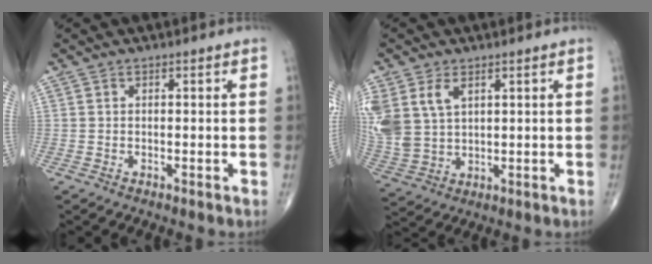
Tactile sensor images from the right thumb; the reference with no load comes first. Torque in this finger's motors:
{"motor_torque": [0.25, 0.32, 0.85, 0.59, 0.11]}